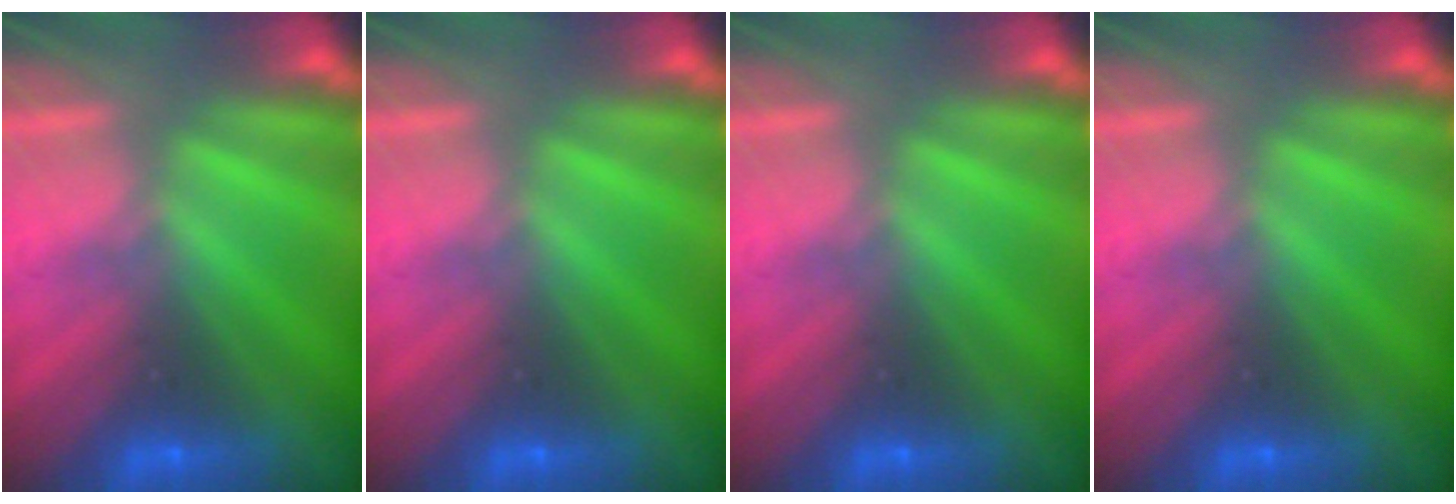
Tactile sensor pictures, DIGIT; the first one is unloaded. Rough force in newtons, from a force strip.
{"total": 0.0}
{"total": 0.0}
{"total": 0.0}